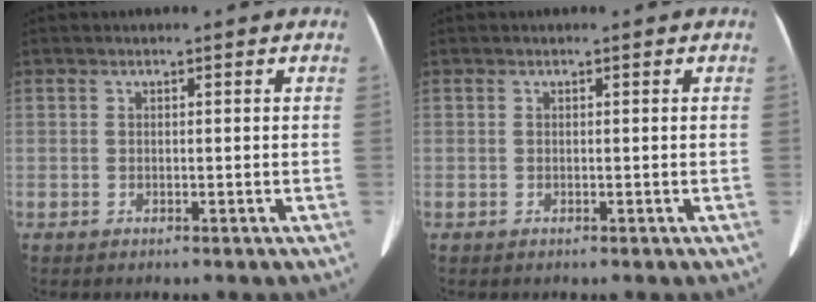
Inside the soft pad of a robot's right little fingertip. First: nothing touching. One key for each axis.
{"total": 0.0}